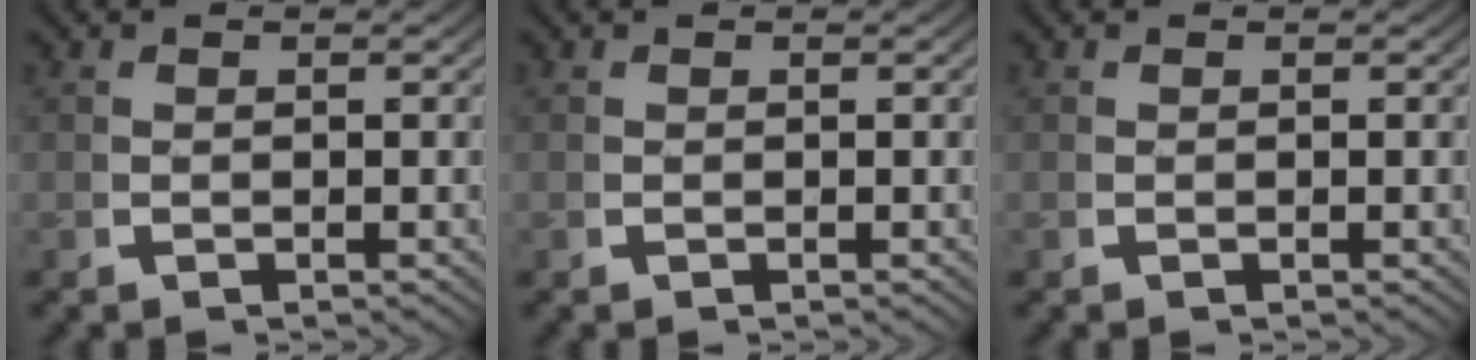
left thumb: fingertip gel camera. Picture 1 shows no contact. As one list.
[{"total": 0.0}, {"total": 0.0}]